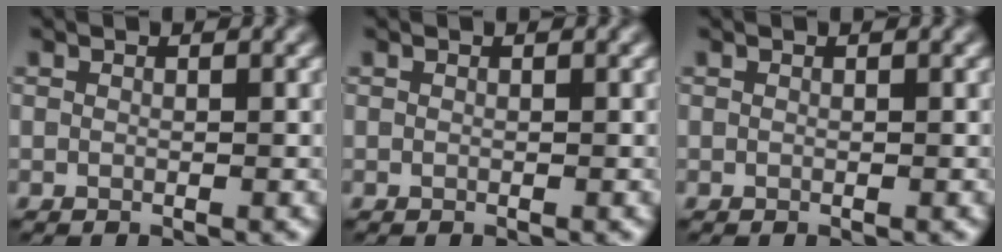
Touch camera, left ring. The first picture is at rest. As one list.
[{"total": 0.0}, {"total": 0.0}]